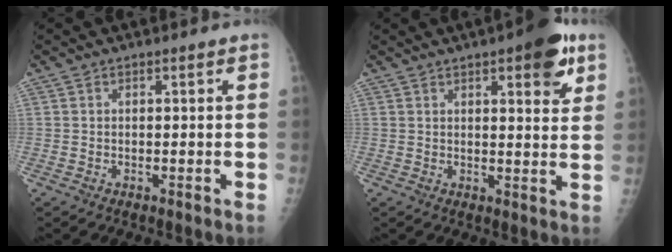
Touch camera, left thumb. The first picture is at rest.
{"total": 9.2, "force": [4.8, 2.9, 7.2], "torque": [-0.073, -0.017, 0.055]}